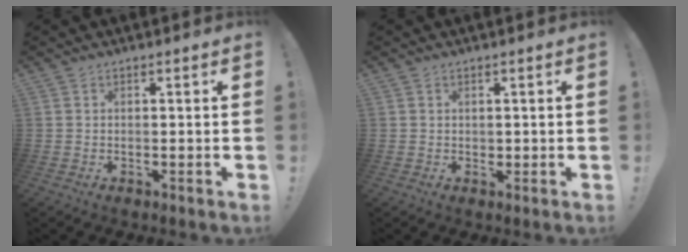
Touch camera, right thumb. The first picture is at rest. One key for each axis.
{"total": 1.0, "fx": 0.4, "fy": 0.9, "fz": 0.1, "tx": -0.001, "ty": 0.001, "tz": 0.007}